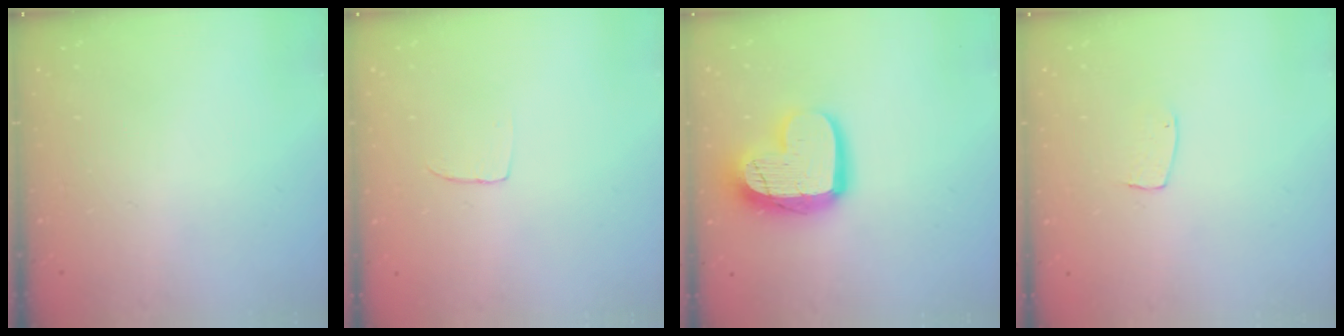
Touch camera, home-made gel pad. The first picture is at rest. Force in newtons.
{"total": 2.4, "press": 2.4, "slide": 0.1}
{"total": 17.3, "press": 17.3, "slide": 1.7}
{"total": 3.7, "press": 3.7, "slide": 0.2}